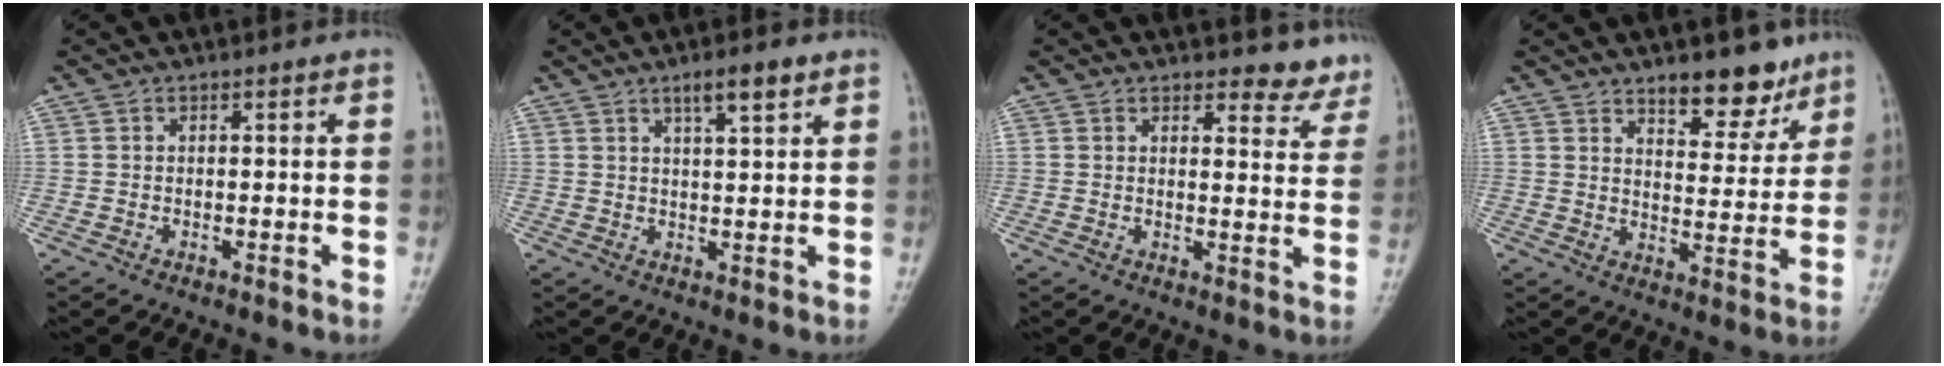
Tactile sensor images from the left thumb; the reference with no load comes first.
{"total": 4.8, "force": [2.9, 1.0, 3.7], "torque": [-0.057, -0.012, 0.048]}
{"total": 5.7, "force": [5.2, 2.2, 1.0], "torque": [0.023, -0.037, 0.045]}
{"total": 9.2, "force": [6.7, 4.0, 4.9], "torque": [-0.036, -0.046, 0.101]}